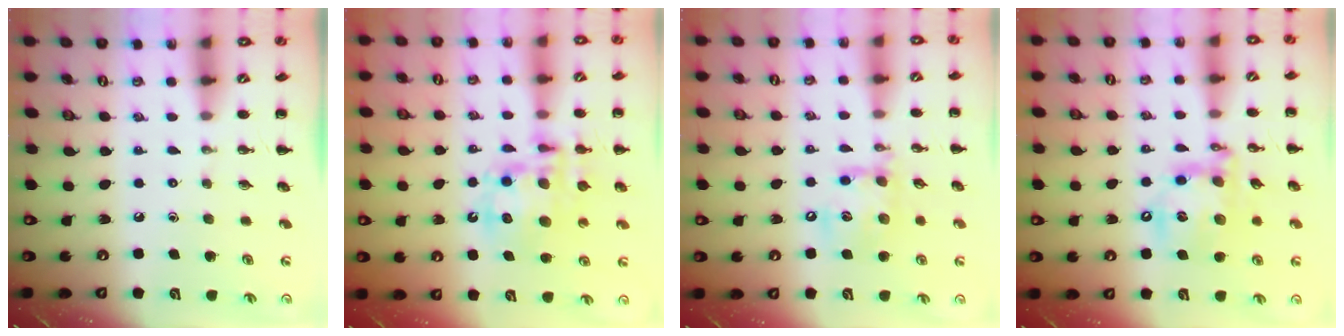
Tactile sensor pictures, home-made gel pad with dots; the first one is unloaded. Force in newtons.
{"total": 15.1, "press": 14.7, "slide": 3.1}
{"total": 13.0, "press": 12.8, "slide": 2.0}
{"total": 16.5, "press": 16.2, "slide": 3.3}